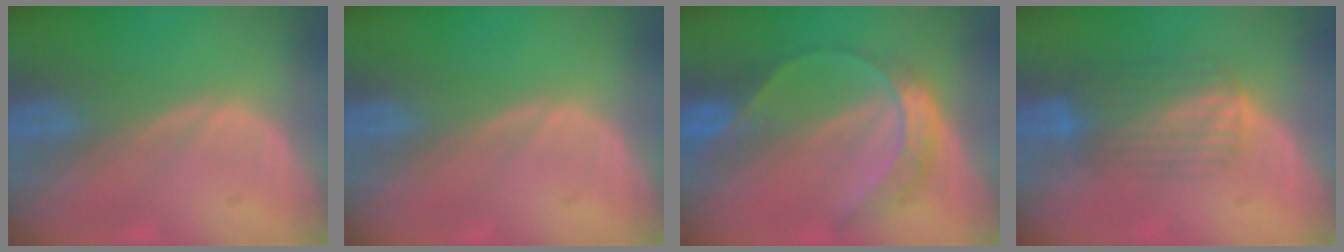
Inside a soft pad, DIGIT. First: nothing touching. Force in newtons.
{"total": 0.0}
{"total": 7.2, "press": 6.1, "slide": 4.0}
{"total": 6.8, "press": 5.7, "slide": 3.7}